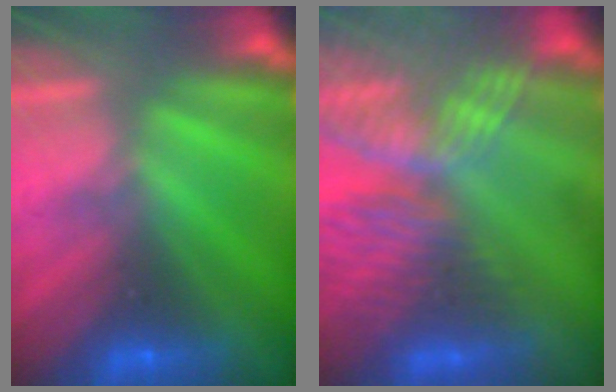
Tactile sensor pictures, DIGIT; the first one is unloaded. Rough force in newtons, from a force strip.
{"total": 8.3}